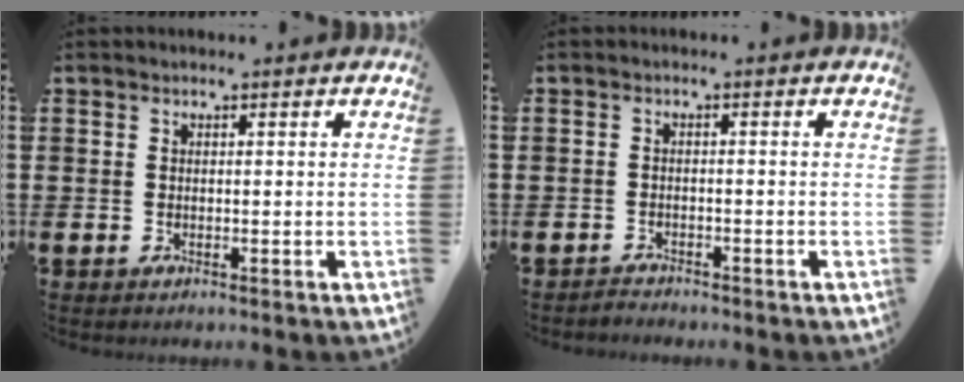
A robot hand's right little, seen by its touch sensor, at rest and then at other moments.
{"total": 1.2, "force": [-1.2, 0.1, -0.1], "torque": [-0.001, 0.003, -0.026]}